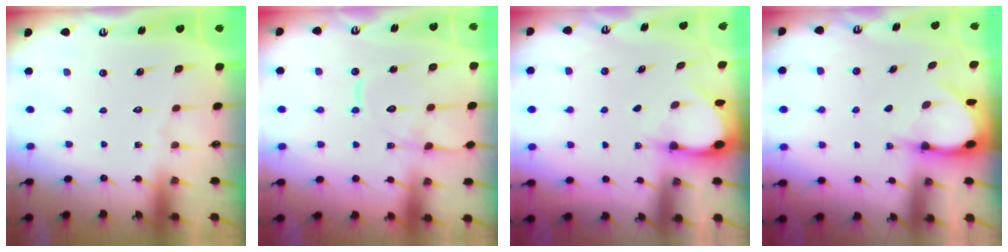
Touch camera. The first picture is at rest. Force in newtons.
{"total": 12.9, "press": 12.8, "slide": 1.2}
{"total": 2.9, "press": 2.9, "slide": 0.3}
{"total": 4.7, "press": 4.6, "slide": 0.5}